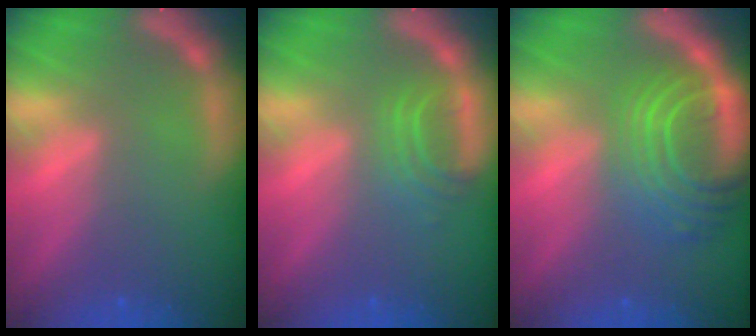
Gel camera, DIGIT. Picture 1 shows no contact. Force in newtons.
{"total": 2.9}
{"total": 9.5}